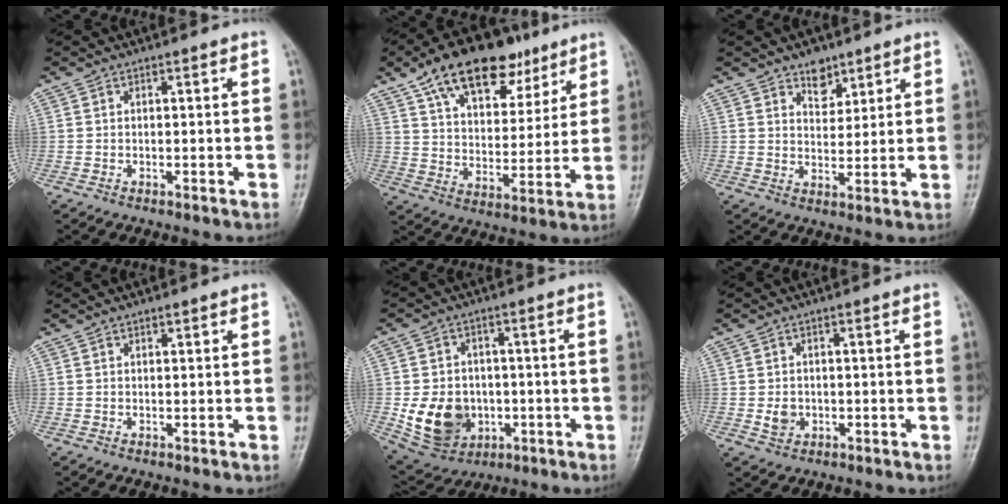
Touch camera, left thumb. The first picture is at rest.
{"total": 19.8, "force": [12.1, 10.3, 11.8], "torque": [-0.151, -0.023, 0.200]}
{"total": 4.9, "force": [3.5, 3.0, 1.9], "torque": [-0.002, -0.024, 0.058]}
{"total": 1.0, "force": [0.7, 0.5, 0.6], "torque": [-0.004, -0.002, 0.009]}
{"total": 11.9, "force": [-2.1, 9.7, 6.6], "torque": [-0.083, 0.002, -0.020]}
{"total": 2.8, "force": [-0.3, 2.4, 1.4], "torque": [-0.016, 0.000, -0.002]}